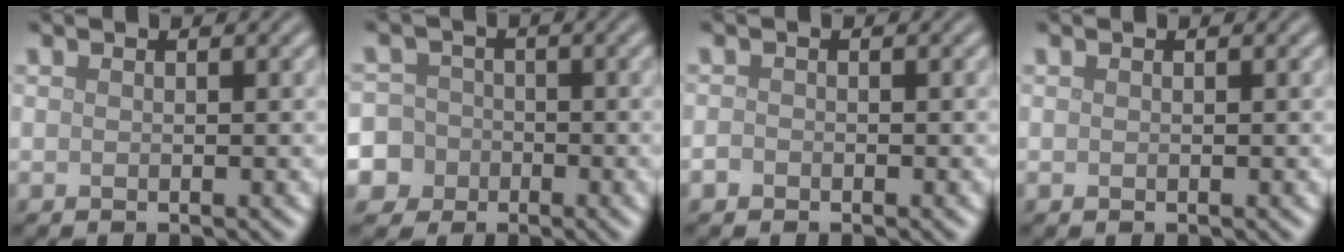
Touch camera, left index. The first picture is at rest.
{"total": 8.9, "force": [-3.6, 8.0, 1.7], "torque": [-0.048, -0.010, -0.101]}
{"total": 0.6, "force": [-0.4, 0.4, 0.2], "torque": [-0.001, -0.002, -0.010]}
{"total": 0.0}